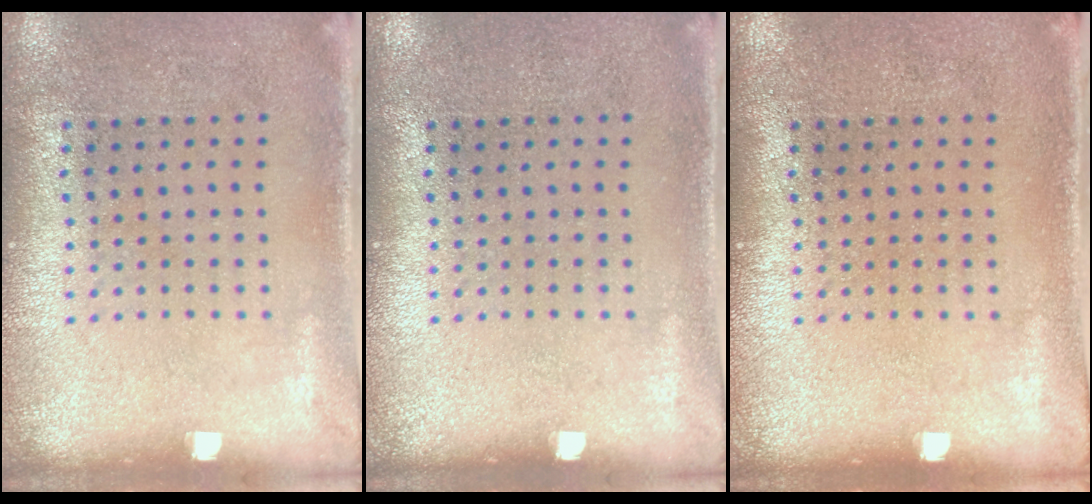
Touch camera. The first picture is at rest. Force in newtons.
{"total": 0.0}
{"total": 0.0}